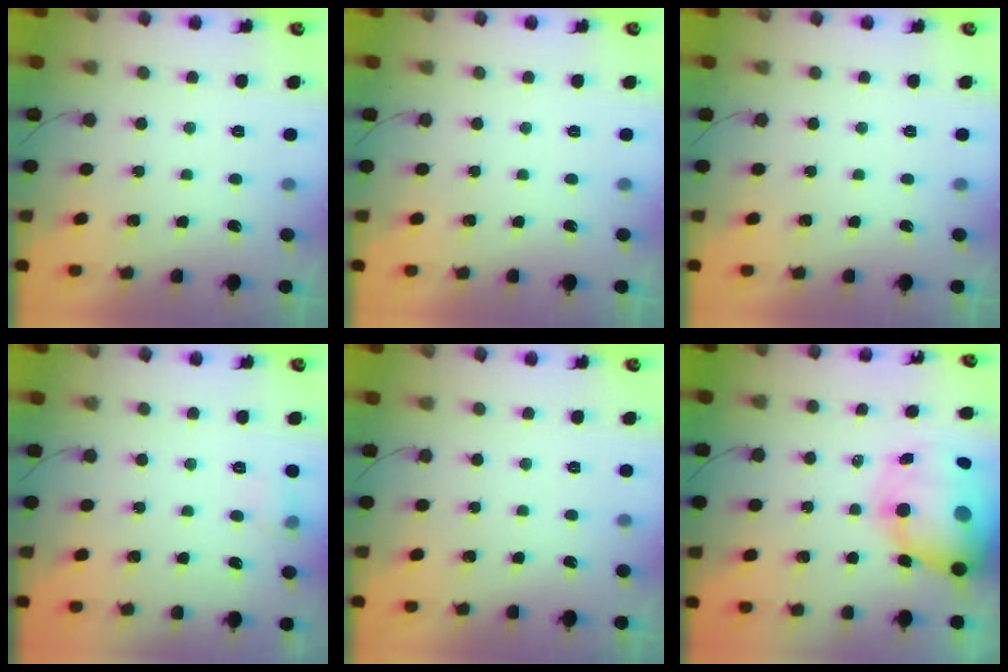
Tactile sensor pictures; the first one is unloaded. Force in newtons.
{"total": 0.0}
{"total": 0.0}
{"total": 5.2, "press": 5.0, "slide": 1.6}
{"total": 0.0}
{"total": 18.4, "press": 17.9, "slide": 4.4}